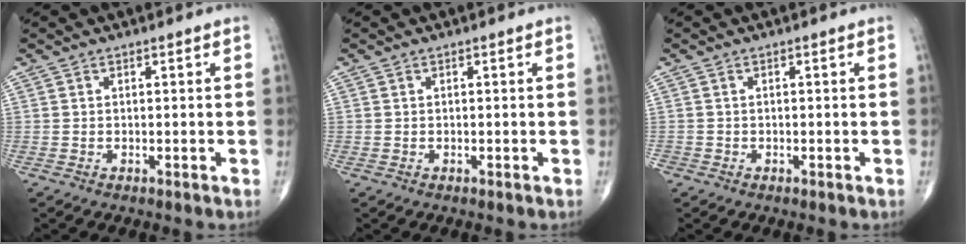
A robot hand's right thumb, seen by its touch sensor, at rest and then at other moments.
{"total": 0.0}
{"total": 0.7, "force": [-0.4, 0.6, 0.0], "torque": [0.000, 0.003, -0.009]}